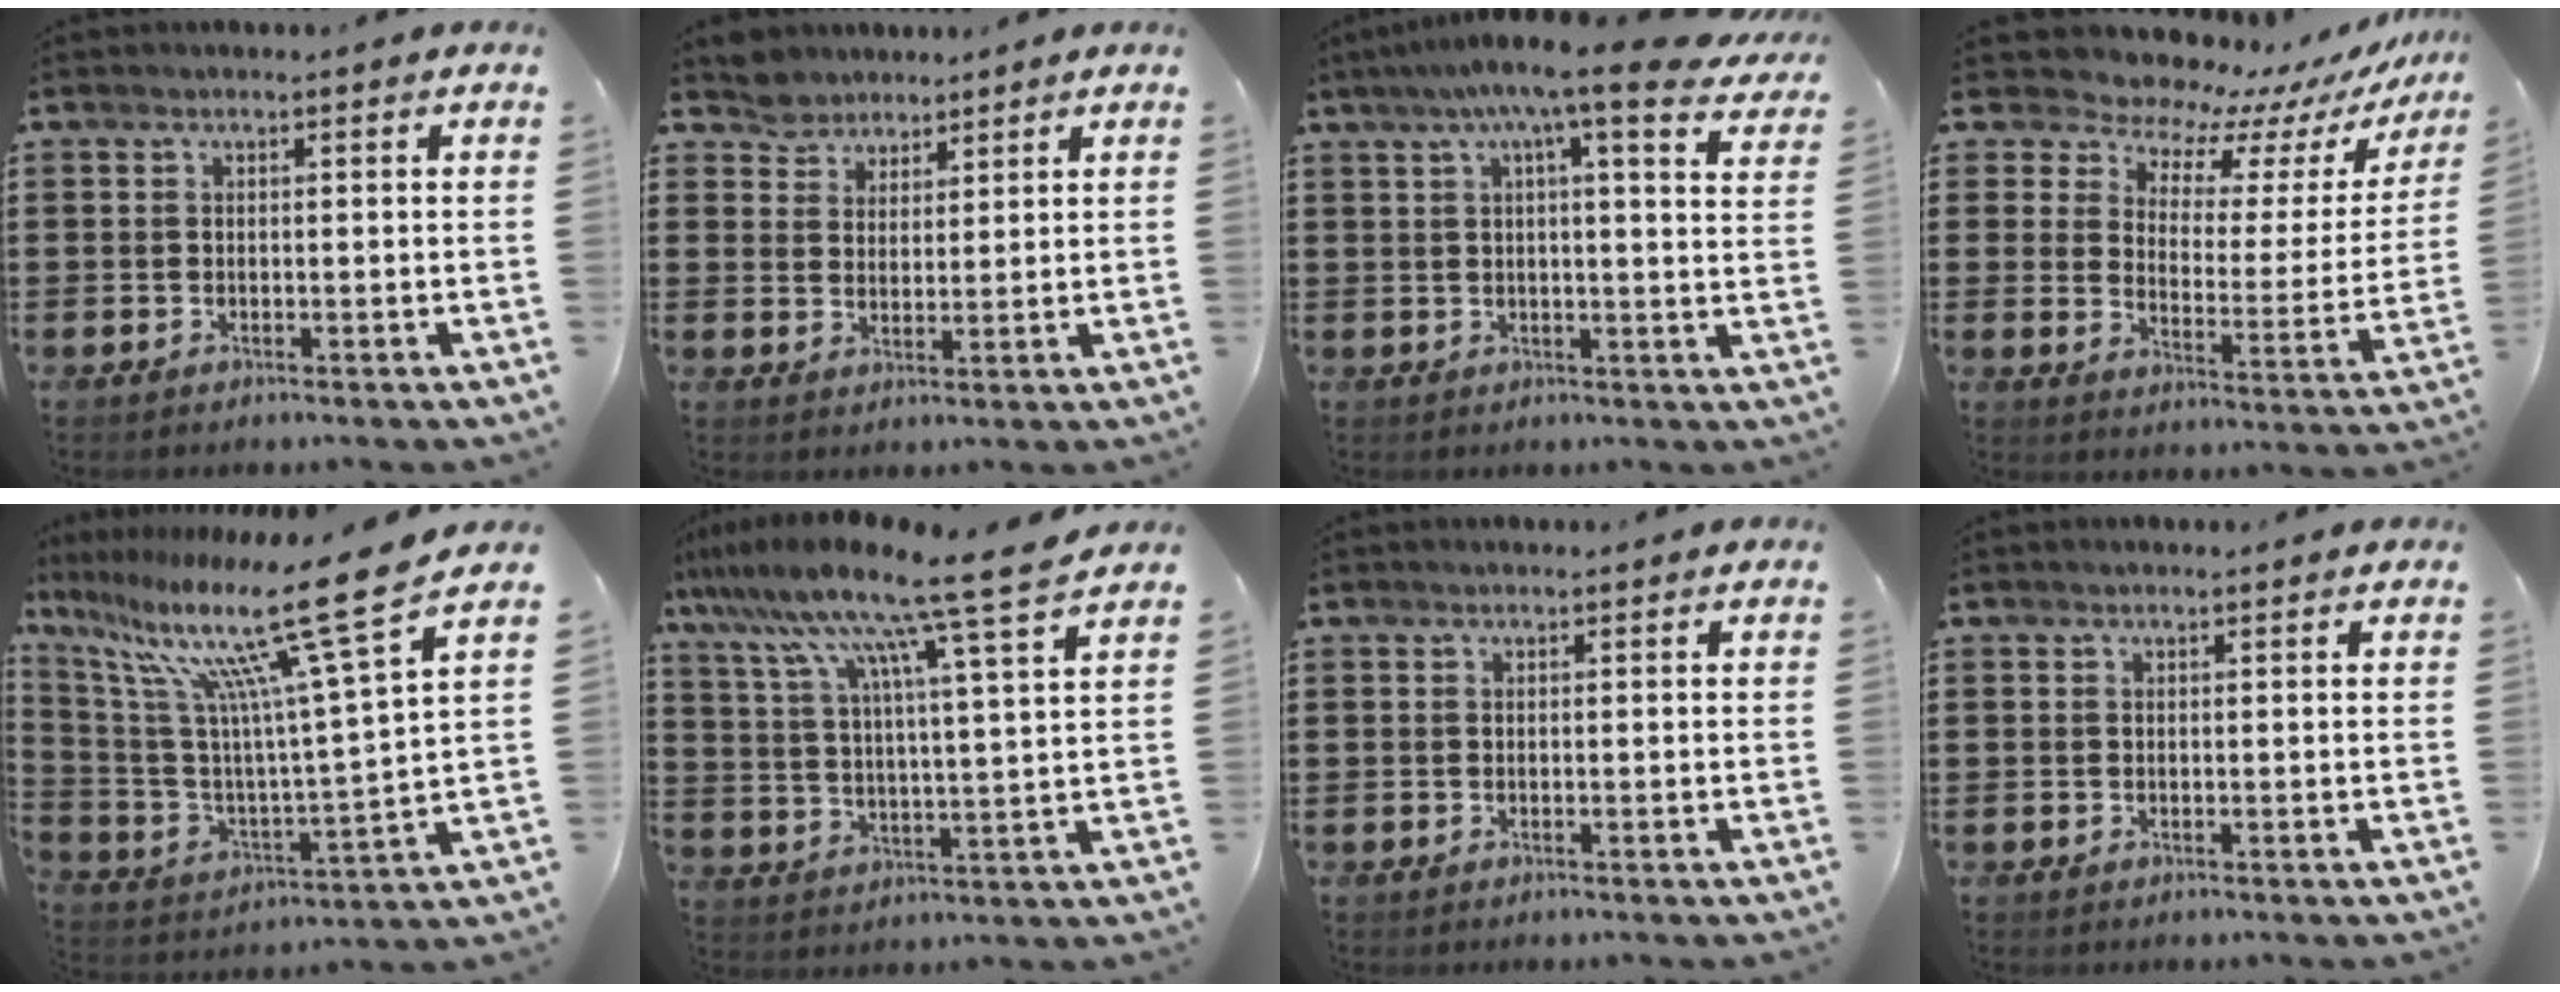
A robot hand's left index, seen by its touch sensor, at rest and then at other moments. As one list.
[{"total": 4.0, "force": [3.5, 1.8, -0.7], "torque": [-0.007, -0.004, 0.066]}, {"total": 8.3, "force": [6.2, 0.0, 5.5], "torque": [-0.112, -0.024, 0.100]}, {"total": 8.1, "force": [7.7, 2.4, 0.4], "torque": [-0.042, -0.068, 0.132]}, {"total": 18.1, "force": [12.0, 1.4, 13.5], "torque": [-0.259, -0.078, 0.182]}, {"total": 11.8, "force": [9.8, -0.9, 6.6], "torque": [-0.168, -0.061, 0.157]}, {"total": 0.0}, {"total": 0.0}]